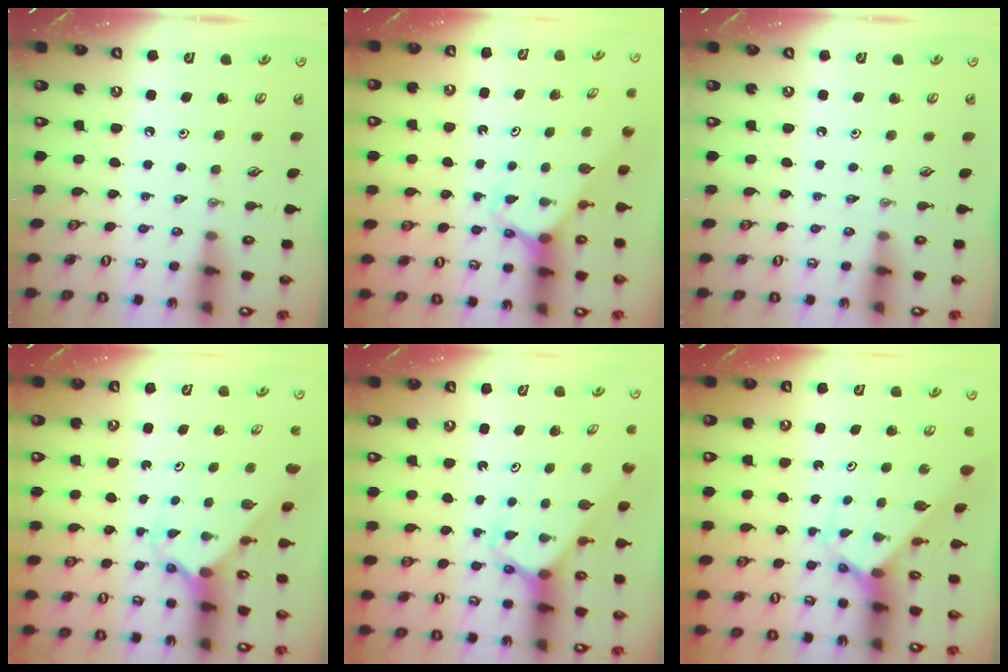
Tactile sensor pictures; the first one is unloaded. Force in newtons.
{"total": 2.7, "press": 2.7, "slide": 0.2}
{"total": 0.0}
{"total": 2.3, "press": 2.3, "slide": 0.2}
{"total": 2.6, "press": 2.6, "slide": 0.2}
{"total": 2.7, "press": 2.7, "slide": 0.2}